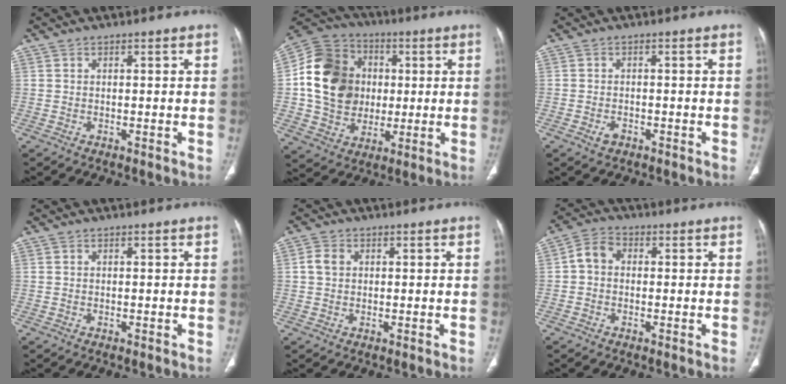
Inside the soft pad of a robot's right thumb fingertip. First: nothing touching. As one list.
[{"total": 18.5, "force": [1.5, 15.6, 9.9], "torque": [-0.161, 0.014, 0.031]}, {"total": 1.7, "force": [-0.9, 1.1, 0.9], "torque": [-0.017, 0.007, -0.013]}, {"total": 0.0}, {"total": 2.6, "force": [0.5, 2.1, 1.5], "torque": [-0.030, 0.005, 0.008]}, {"total": 4.5, "force": [0.0, 3.5, 2.8], "torque": [-0.043, 0.013, -0.013]}]